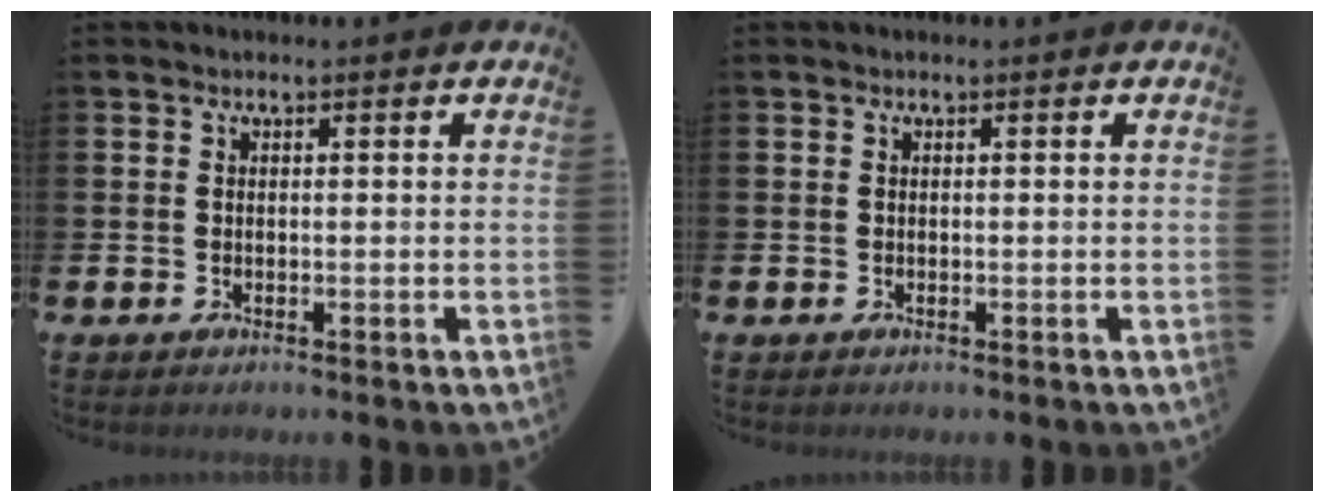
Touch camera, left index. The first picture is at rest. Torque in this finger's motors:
{"motor_torque": [0.00, 0.00, 0.00, 0.00]}